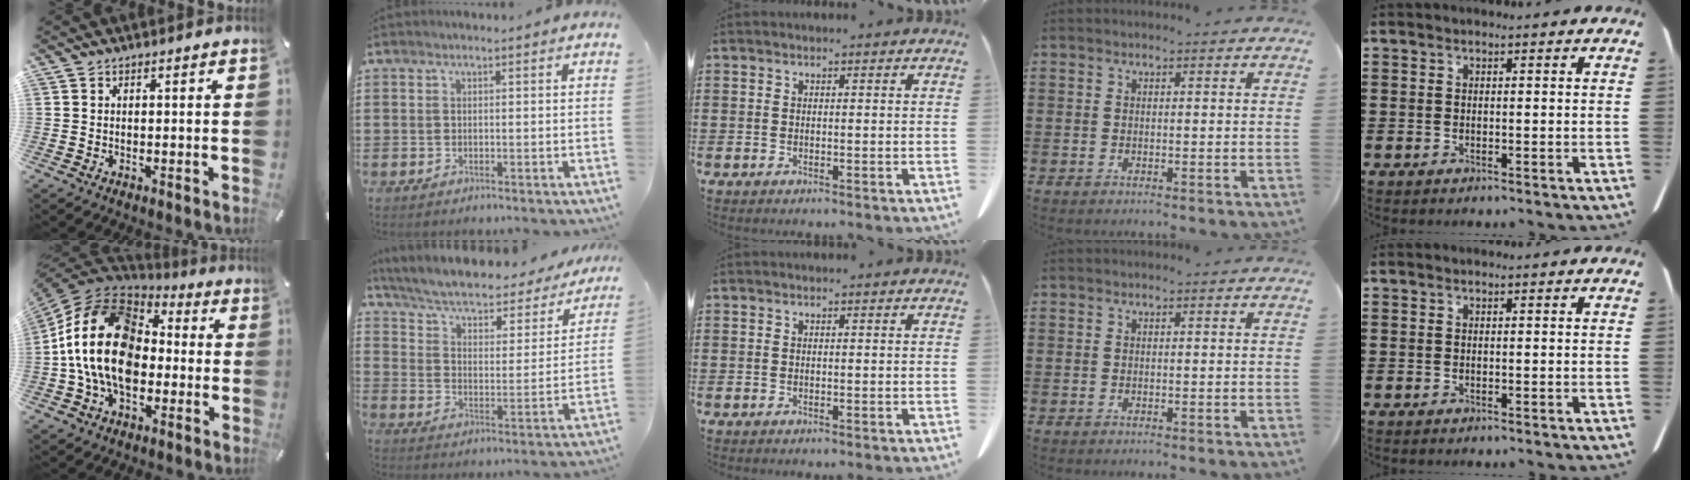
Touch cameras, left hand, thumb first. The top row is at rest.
{"thumb": {"total": 21.1, "force": [-2.1, 15.0, 14.6], "torque": [-0.295, 0.026, -0.039]}, "index": {"total": 5.0, "force": [4.1, 1.2, 2.6], "torque": [-0.071, -0.034, 0.063]}}